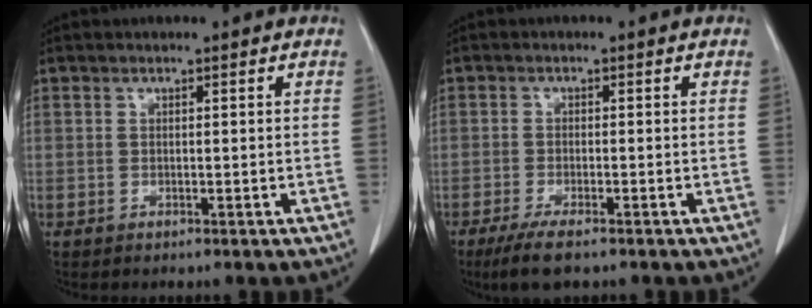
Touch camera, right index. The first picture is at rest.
{"total": 4.7, "force": [-3.3, 0.8, 3.3], "torque": [-0.064, -0.012, -0.056]}